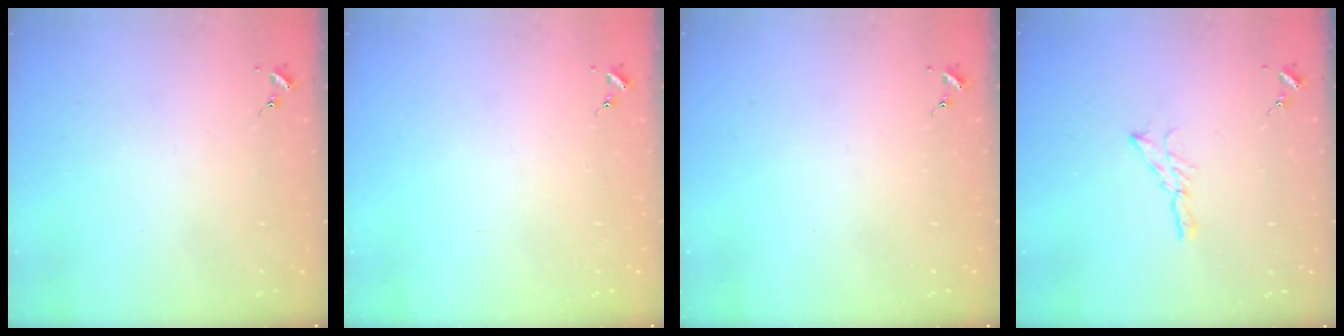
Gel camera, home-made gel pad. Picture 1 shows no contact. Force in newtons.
{"total": 0.0}
{"total": 0.0}
{"total": 5.3, "press": 5.3, "slide": 0.2}